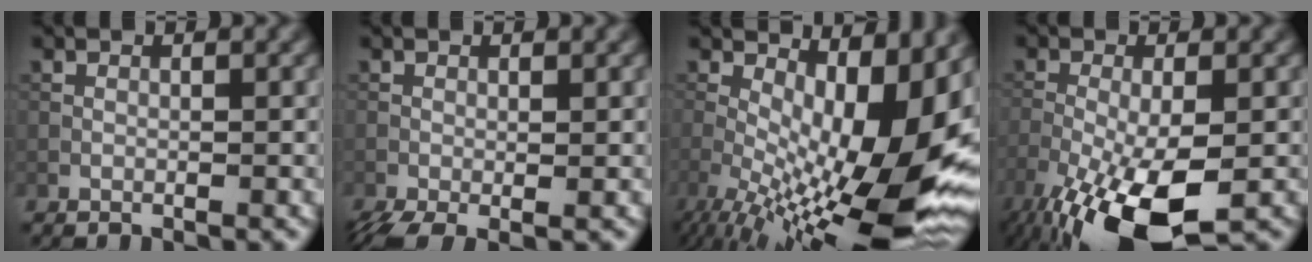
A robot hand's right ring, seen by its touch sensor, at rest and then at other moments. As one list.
[{"total": 2.5, "force": [-1.1, 0.7, 2.1], "torque": [-0.048, -0.007, -0.024]}, {"total": 16.2, "force": [-2.0, 5.7, 15.0], "torque": [-0.219, -0.005, -0.028]}, {"total": 10.7, "force": [-5.6, 3.6, 8.3], "torque": [-0.181, -0.030, -0.097]}]